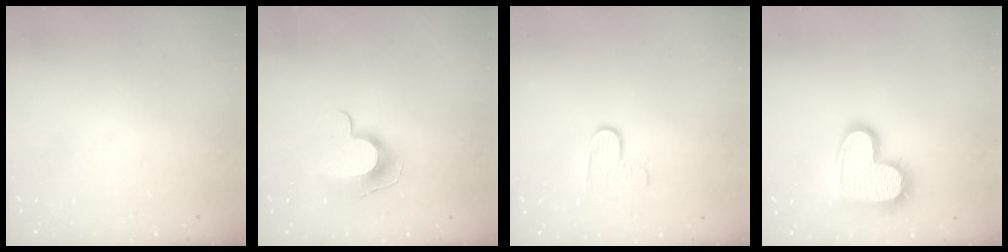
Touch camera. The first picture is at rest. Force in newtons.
{"total": 9.9, "press": 9.9, "slide": 0.3}
{"total": 5.5, "press": 5.5, "slide": 0.4}
{"total": 18.4, "press": 18.4, "slide": 1.0}